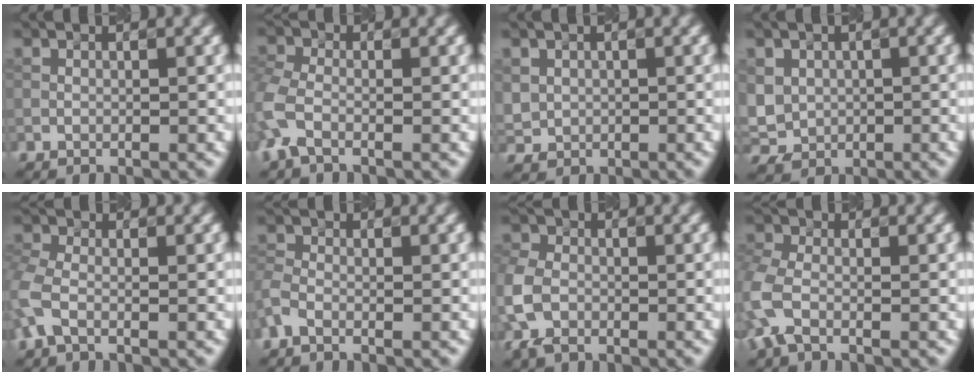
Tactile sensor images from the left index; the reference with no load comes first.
{"total": 3.2, "force": [-1.4, 1.9, 2.1], "torque": [-0.061, 0.001, -0.041]}
{"total": 1.8, "force": [0.5, 1.7, 0.1], "torque": [-0.007, 0.000, 0.012]}
{"total": 3.6, "force": [0.5, 3.4, 1.2], "torque": [-0.037, 0.001, 0.018]}
{"total": 2.9, "force": [-1.1, 1.6, 2.1], "torque": [-0.063, 0.002, -0.035]}
{"total": 1.8, "force": [-1.2, 1.0, 1.0], "torque": [-0.032, 0.001, -0.037]}
{"total": 5.1, "force": [-2.0, 3.5, 3.0], "torque": [-0.087, -0.006, -0.050]}
{"total": 3.8, "force": [-1.6, 2.3, 2.5], "torque": [-0.076, 0.000, -0.044]}